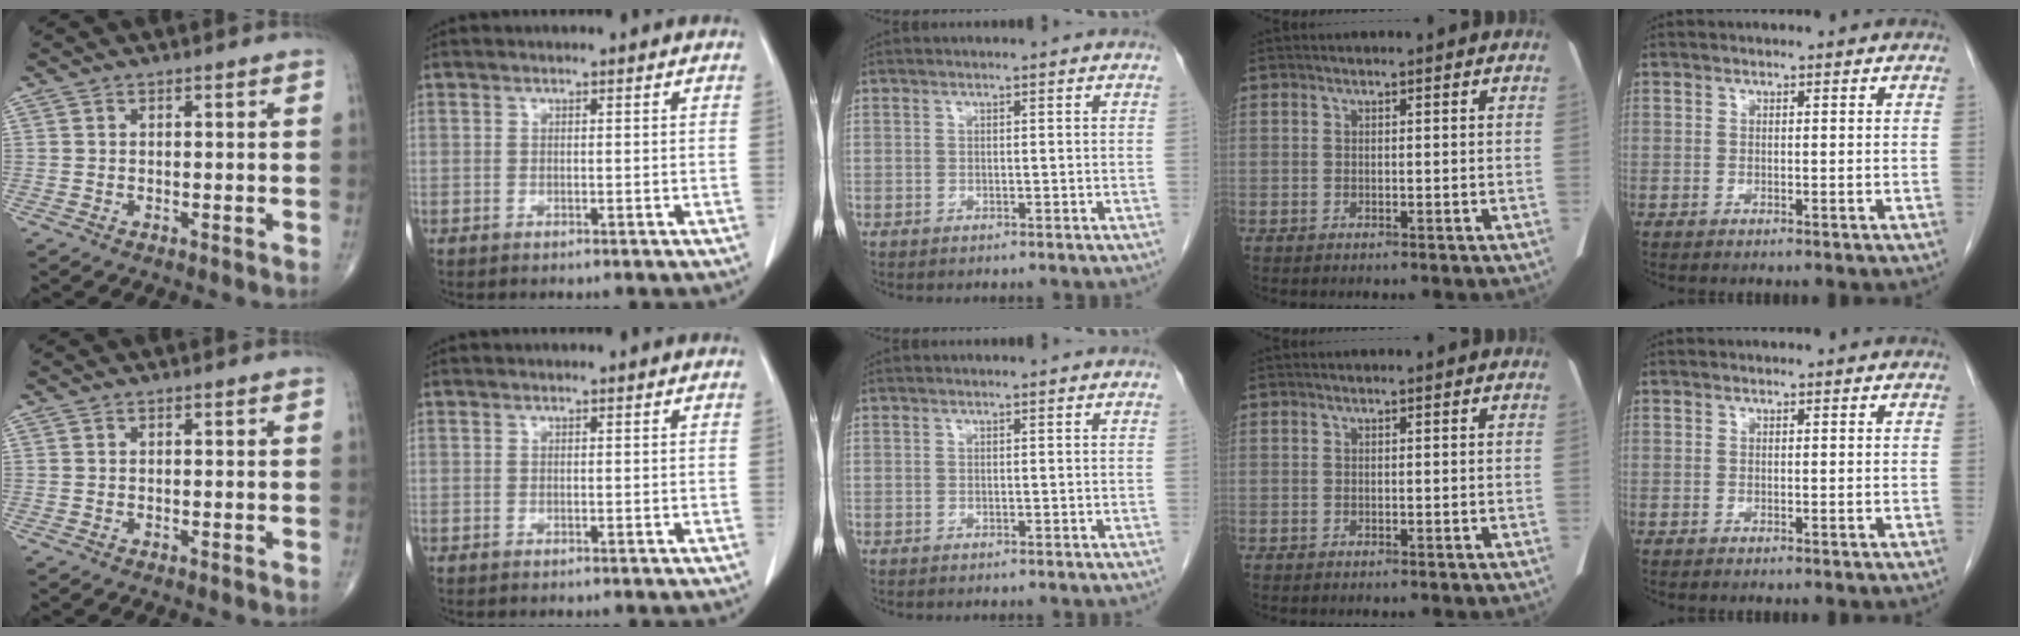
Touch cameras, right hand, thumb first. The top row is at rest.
{}